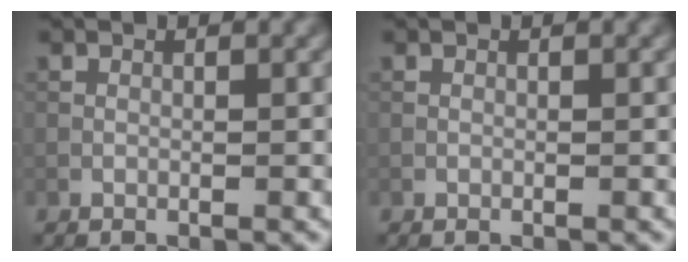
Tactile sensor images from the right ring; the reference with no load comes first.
{"total": 0.0}